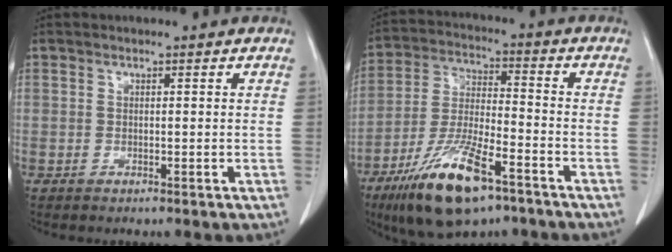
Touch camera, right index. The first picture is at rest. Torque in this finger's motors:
{"motor_torque": [1.28, -0.86, 0.63, 0.21]}